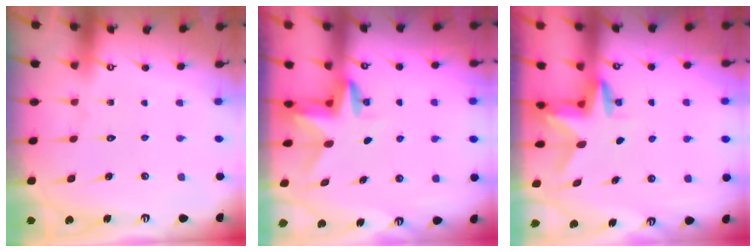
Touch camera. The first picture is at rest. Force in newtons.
{"total": 2.9, "press": 2.9, "slide": 0.2}
{"total": 2.9, "press": 2.9, "slide": 0.2}